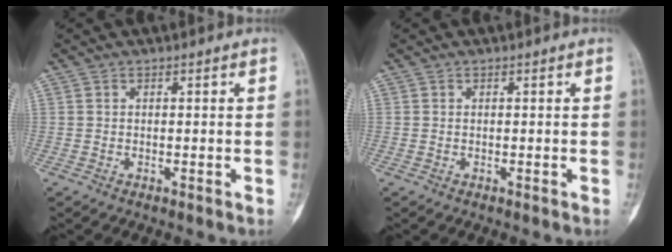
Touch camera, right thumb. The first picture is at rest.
{"total": 0.0}